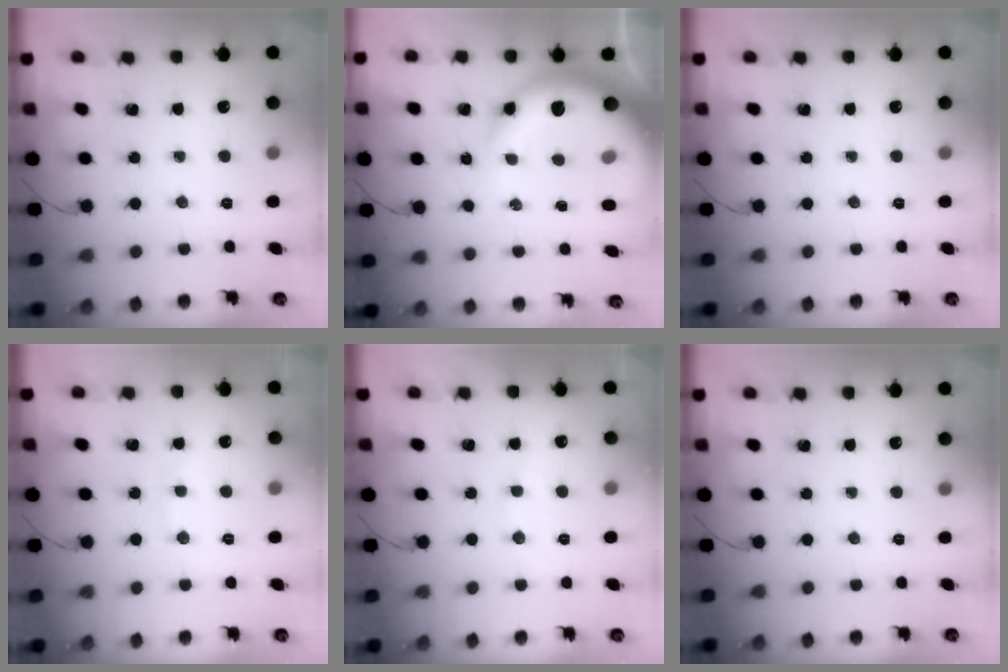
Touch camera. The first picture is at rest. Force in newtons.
{"total": 15.9, "press": 15.6, "slide": 3.1}
{"total": 0.0}
{"total": 5.8, "press": 5.7, "slide": 1.2}
{"total": 6.8, "press": 6.8, "slide": 0.5}
{"total": 0.0}